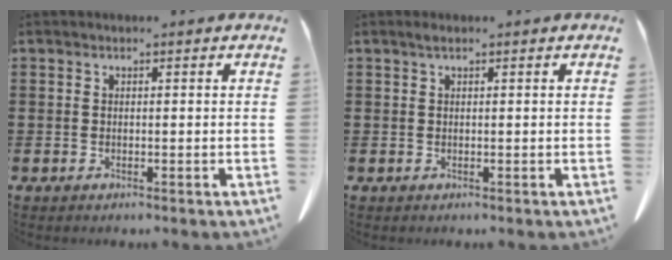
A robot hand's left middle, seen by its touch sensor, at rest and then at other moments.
{"total": 0.6, "force": [0.3, 0.1, 0.5], "torque": [-0.011, 0.002, 0.005]}